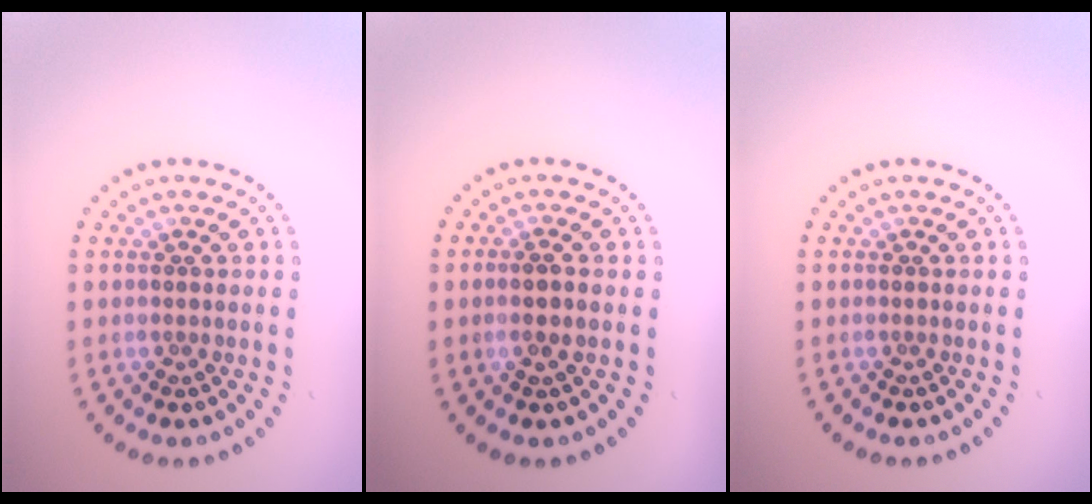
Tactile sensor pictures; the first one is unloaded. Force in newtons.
{"total": 1.3, "press": 1.2, "slide": 0.6}
{"total": 0.0}